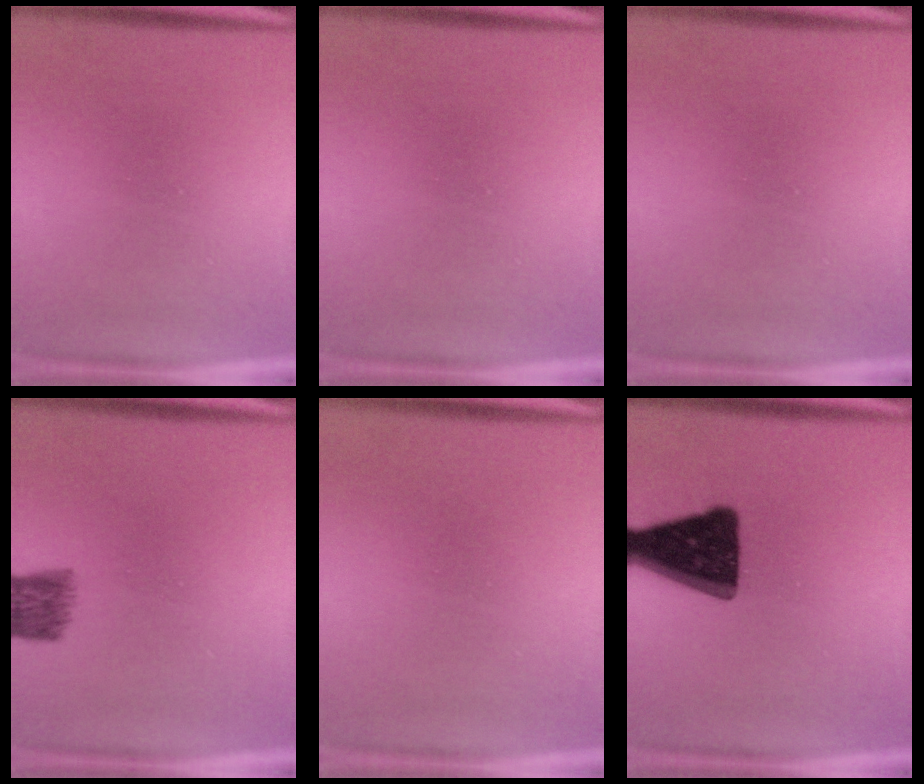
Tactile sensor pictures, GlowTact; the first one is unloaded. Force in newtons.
{"total": 0.0}
{"total": 0.0}
{"total": 5.5}
{"total": 1.9}
{"total": 16.6}